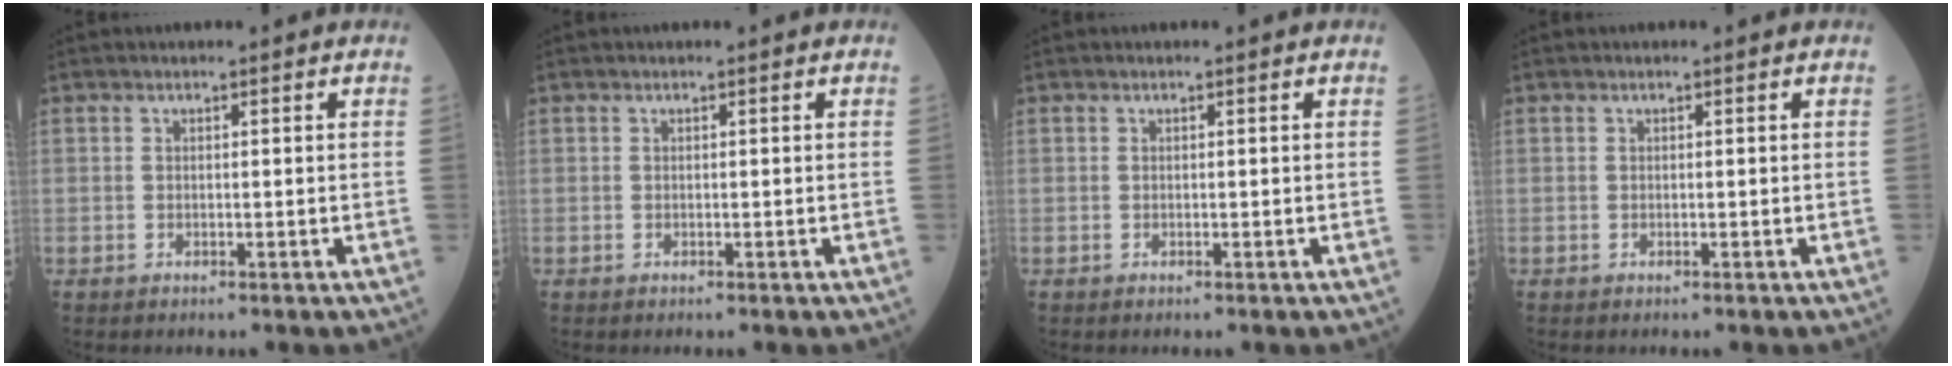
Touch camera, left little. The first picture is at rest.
{"total": 0.0}
{"total": 0.0}
{"total": 0.0}